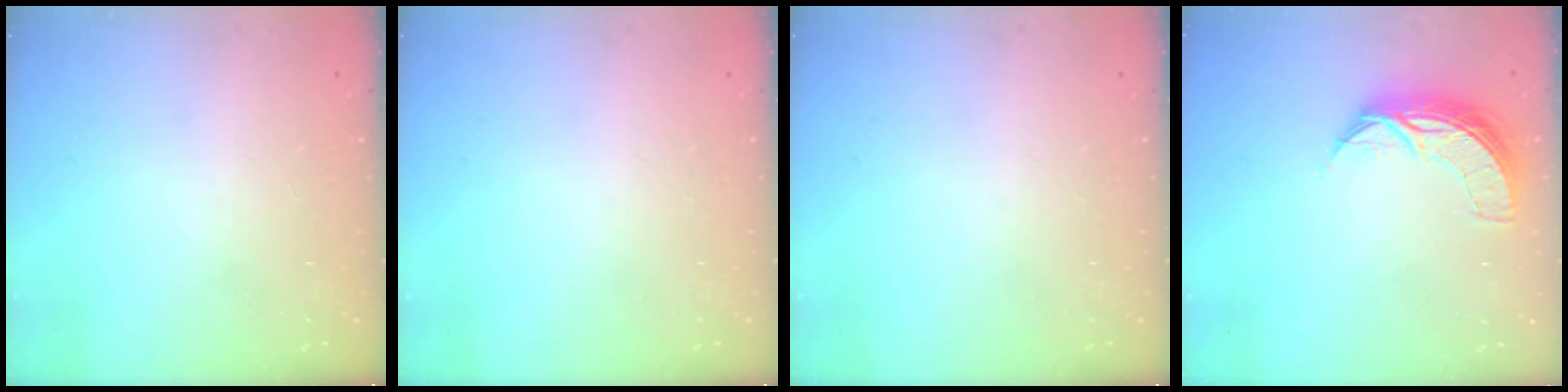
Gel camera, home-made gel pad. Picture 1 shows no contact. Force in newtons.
{"total": 0.0}
{"total": 0.0}
{"total": 7.9, "press": 7.9, "slide": 0.5}